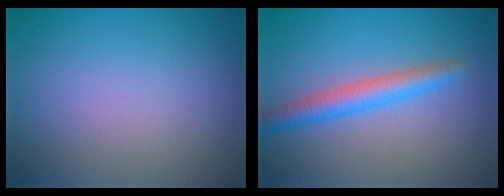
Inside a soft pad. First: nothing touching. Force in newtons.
{"total": 3.3, "press": 3.3, "slide": 0.0}